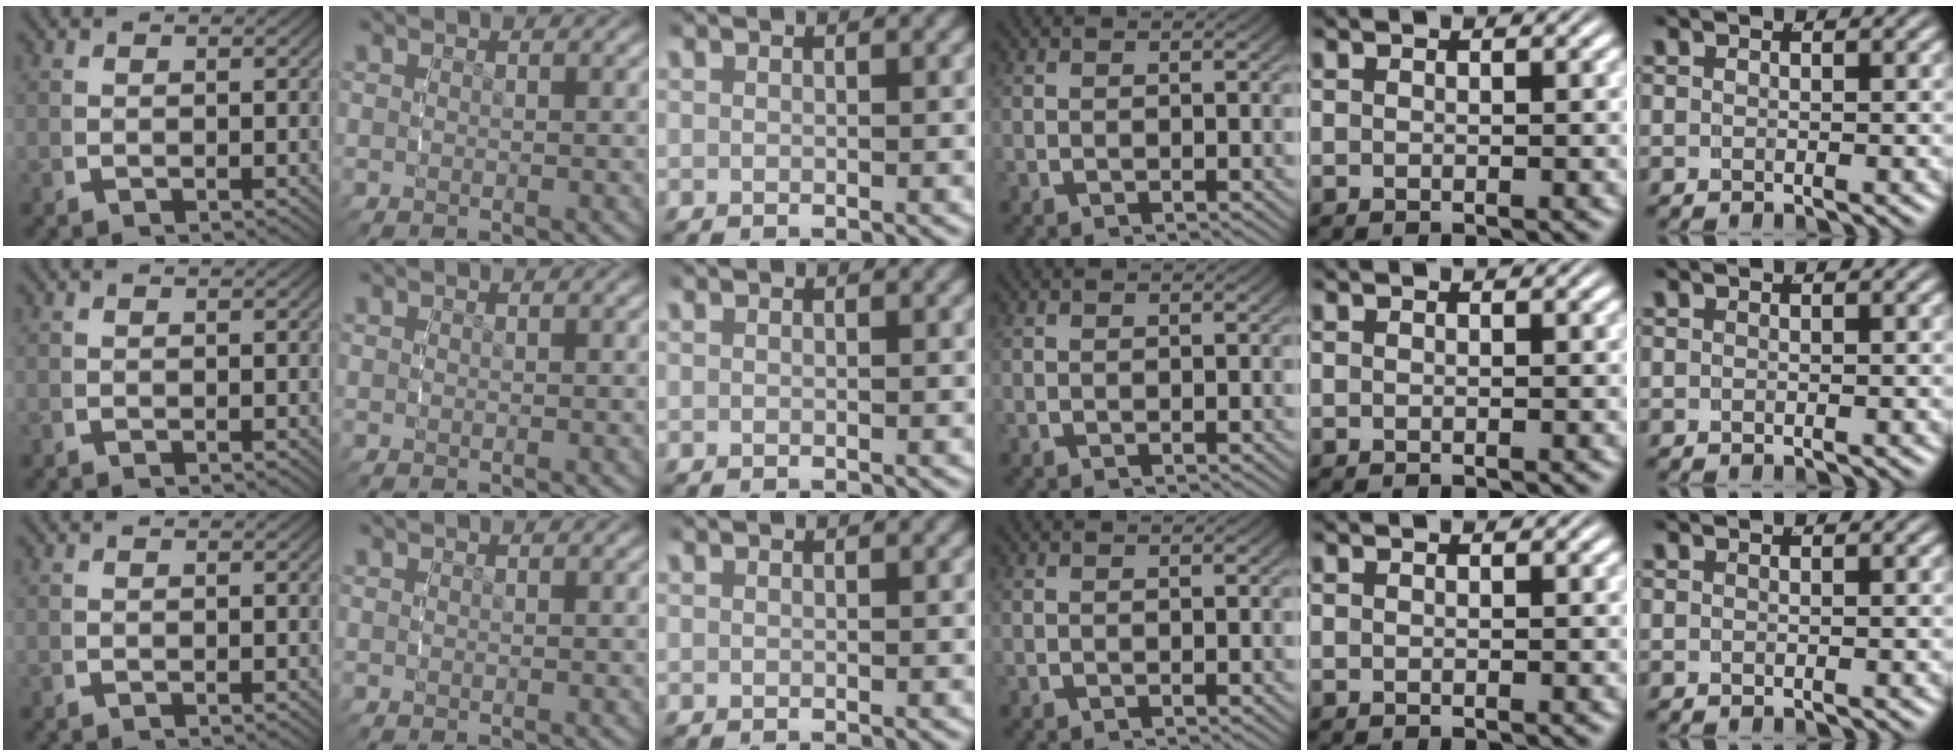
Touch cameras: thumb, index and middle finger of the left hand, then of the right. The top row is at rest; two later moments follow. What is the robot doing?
{"motion": "reach", "object": "ribbon"}